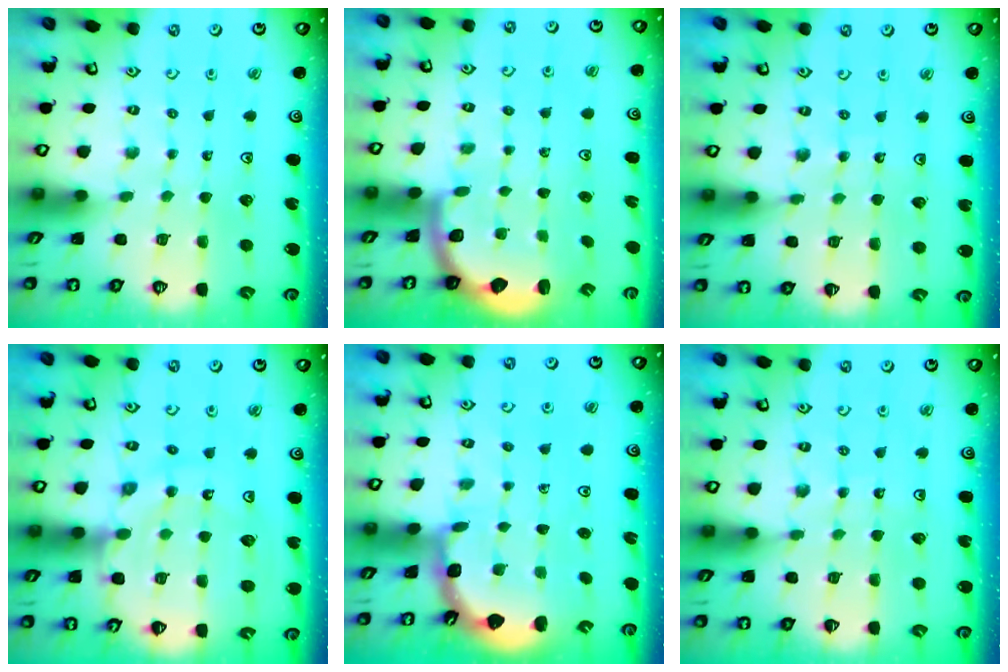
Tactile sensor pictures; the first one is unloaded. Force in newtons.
{"total": 2.2, "press": 2.1, "slide": 0.7}
{"total": 4.9, "press": 4.8, "slide": 1.0}
{"total": 14.4, "press": 14.3, "slide": 1.7}
{"total": 2.1, "press": 2.1, "slide": 0.2}
{"total": 5.3, "press": 5.2, "slide": 1.2}